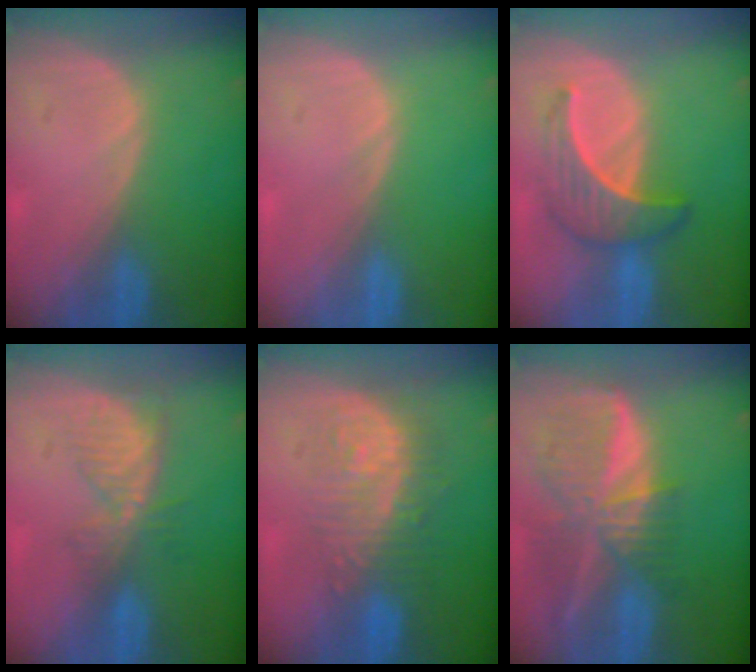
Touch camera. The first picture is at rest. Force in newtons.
{"total": 0.0}
{"total": 6.7, "press": 6.1, "slide": 2.6}
{"total": 4.9, "press": 4.8, "slide": 1.1}
{"total": 9.0, "press": 8.6, "slide": 2.9}
{"total": 9.5, "press": 8.2, "slide": 4.7}